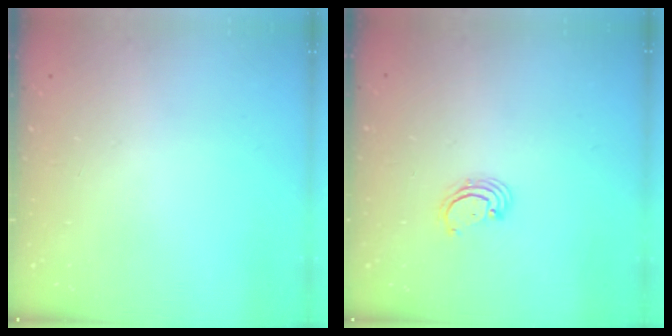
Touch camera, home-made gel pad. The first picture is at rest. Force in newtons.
{"total": 2.6, "press": 2.6, "slide": 0.3}